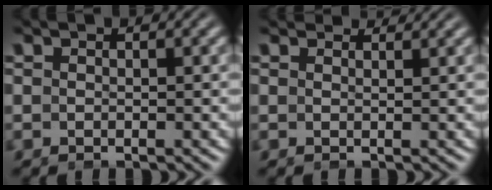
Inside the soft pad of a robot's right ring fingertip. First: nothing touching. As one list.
[{"total": 2.2, "force": [2.1, -0.5, 0.1], "torque": [0.007, 0.003, 0.038]}]